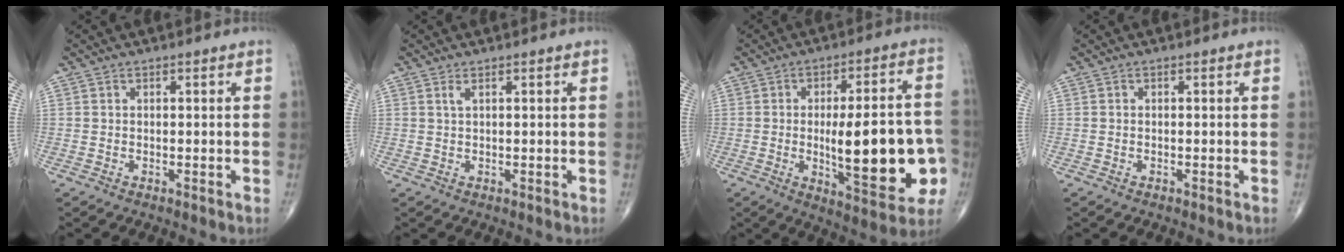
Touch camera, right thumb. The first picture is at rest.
{"total": 0.9, "force": [0.5, 0.1, 0.6], "torque": [-0.016, 0.002, 0.013]}
{"total": 20.9, "force": [-3.0, 7.1, 19.5], "torque": [-0.257, 0.012, -0.028]}
{"total": 0.0}